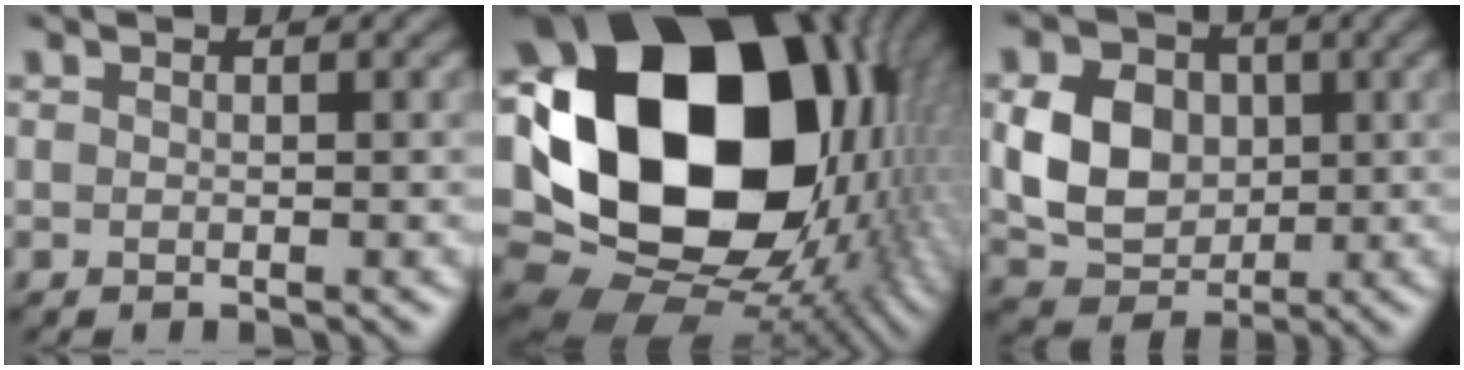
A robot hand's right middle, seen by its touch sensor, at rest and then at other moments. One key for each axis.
{"total": 21.1, "fx": 2.2, "fy": 16.2, "fz": 13.3, "tx": -0.287, "ty": -0.008, "tz": 0.064}
{"total": 5.9, "fx": 0.6, "fy": 4.9, "fz": 3.3, "tx": -0.070, "ty": 0.004, "tz": 0.012}